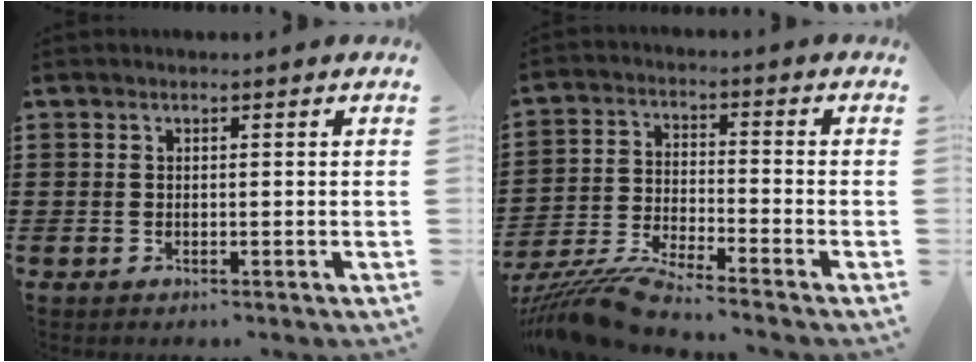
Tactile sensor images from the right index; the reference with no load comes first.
{"total": 8.1, "force": [-7.6, 0.0, 2.8], "torque": [-0.072, -0.007, -0.151]}